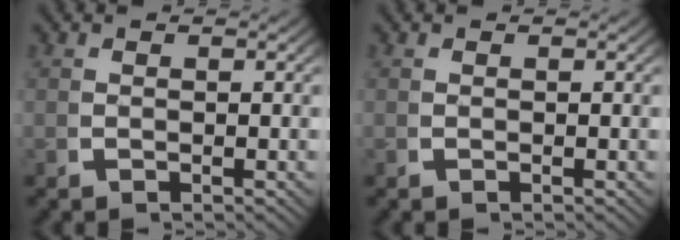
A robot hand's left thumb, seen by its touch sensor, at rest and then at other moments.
{"total": 0.0}